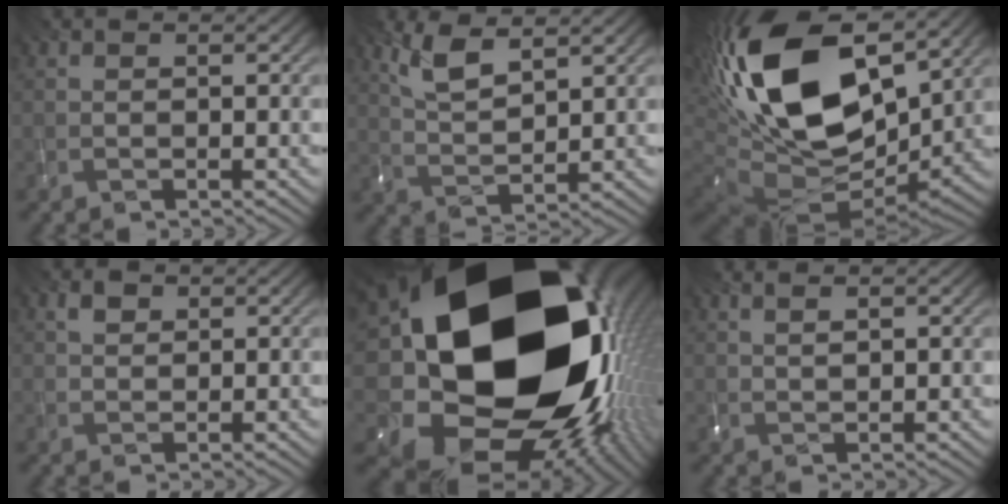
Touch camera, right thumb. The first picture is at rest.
{"total": 5.2, "force": [3.0, 1.2, 4.0], "torque": [-0.097, -0.001, 0.070]}
{"total": 20.7, "force": [6.0, 11.9, 15.8], "torque": [-0.354, 0.006, 0.118]}
{"total": 0.6, "force": [0.4, 0.3, 0.3], "torque": [-0.006, 0.001, 0.013]}
{"total": 23.3, "force": [1.6, 17.5, 15.3], "torque": [-0.283, -0.107, 0.049]}
{"total": 1.4, "force": [0.7, -0.2, 1.2], "torque": [-0.012, -0.001, 0.017]}